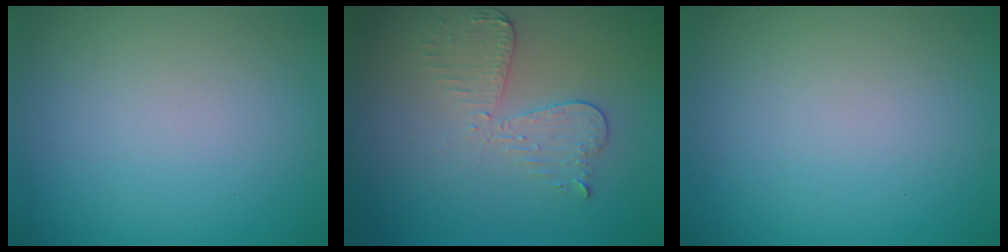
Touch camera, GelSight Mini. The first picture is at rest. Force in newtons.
{"total": 2.9, "press": 2.6, "slide": 1.4}
{"total": 0.0}